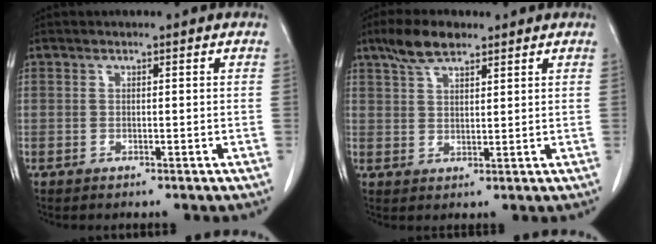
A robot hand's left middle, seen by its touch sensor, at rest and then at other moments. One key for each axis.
{"total": 5.4, "fx": 4.0, "fy": 1.9, "fz": 3.1, "tx": -0.065, "ty": 0.012, "tz": 0.076}